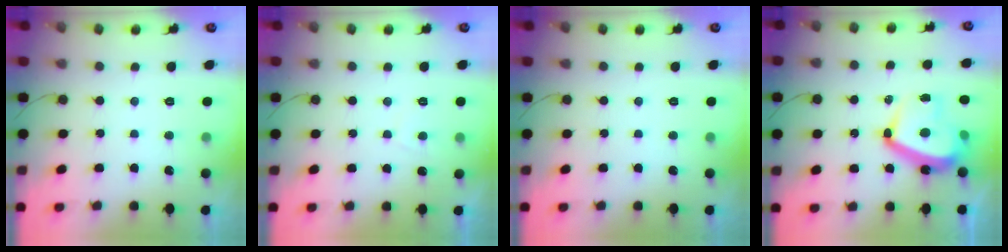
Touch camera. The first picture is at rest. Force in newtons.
{"total": 0.5, "press": 0.2, "slide": 0.5}
{"total": 0.0}
{"total": 16.0, "press": 15.9, "slide": 1.4}